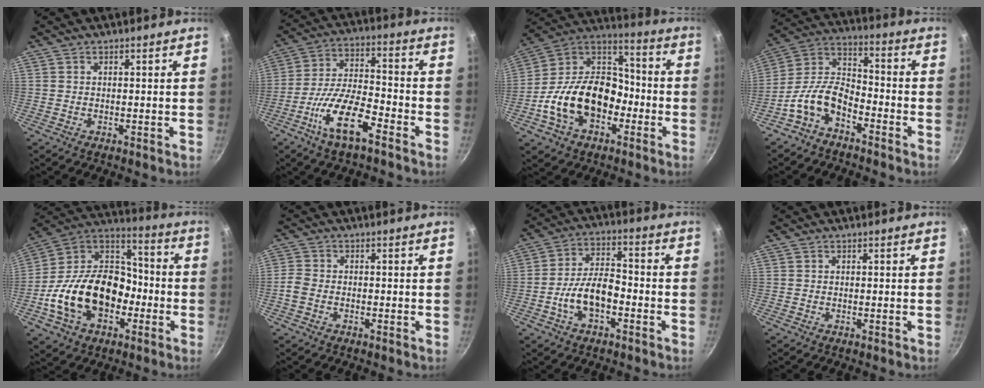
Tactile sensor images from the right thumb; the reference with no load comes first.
{"total": 13.0, "force": [-7.0, 4.4, 10.0], "torque": [-0.182, 0.040, -0.136]}
{"total": 20.9, "force": [-6.3, 14.4, 13.7], "torque": [-0.211, 0.070, -0.122]}
{"total": 11.2, "force": [-6.1, 6.3, 7.0], "torque": [-0.131, 0.068, -0.134]}
{"total": 23.7, "force": [-6.5, 16.4, 15.8], "torque": [-0.253, 0.071, -0.118]}
{"total": 3.3, "force": [-1.3, 2.3, 1.9], "torque": [-0.050, 0.012, -0.033]}
{"total": 10.2, "force": [-3.5, 5.4, 7.9], "torque": [-0.127, 0.043, -0.069]}
{"total": 0.0}